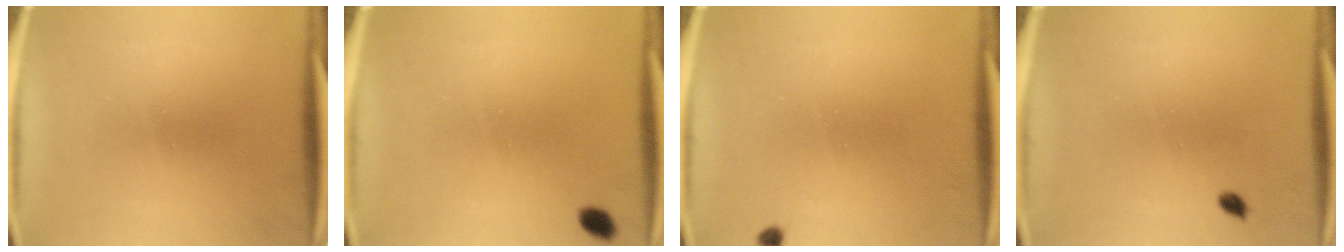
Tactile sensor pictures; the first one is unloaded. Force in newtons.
{"total": 1.8}
{"total": 0.8}
{"total": 1.0}